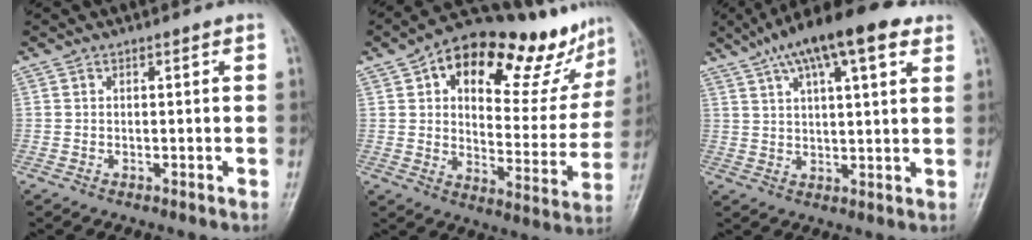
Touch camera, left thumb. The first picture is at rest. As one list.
[{"total": 23.9, "force": [15.0, 10.2, 15.6], "torque": [-0.166, -0.034, 0.214]}, {"total": 16.4, "force": [9.7, 5.0, 12.3], "torque": [-0.188, 0.002, 0.154]}]